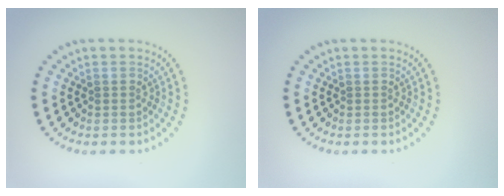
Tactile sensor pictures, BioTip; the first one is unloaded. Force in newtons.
{"total": 0.0}